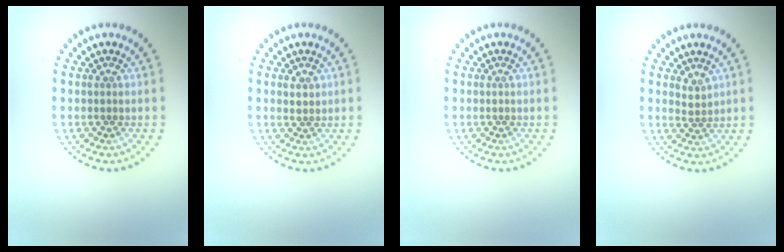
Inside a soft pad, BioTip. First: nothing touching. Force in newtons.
{"total": 1.1, "press": 1.0, "slide": 0.5}
{"total": 0.0}
{"total": 1.4, "press": 1.0, "slide": 1.0}